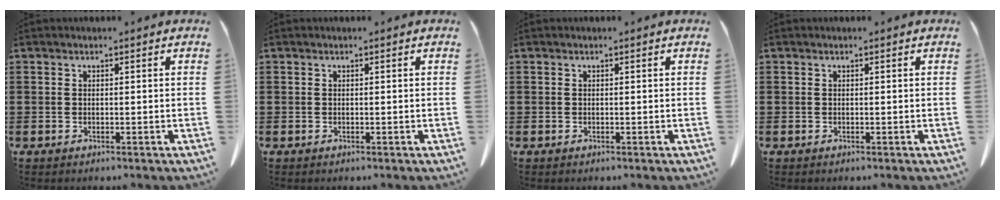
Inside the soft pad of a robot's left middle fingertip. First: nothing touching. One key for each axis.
{"total": 0.0}
{"total": 0.0}
{"total": 0.0}